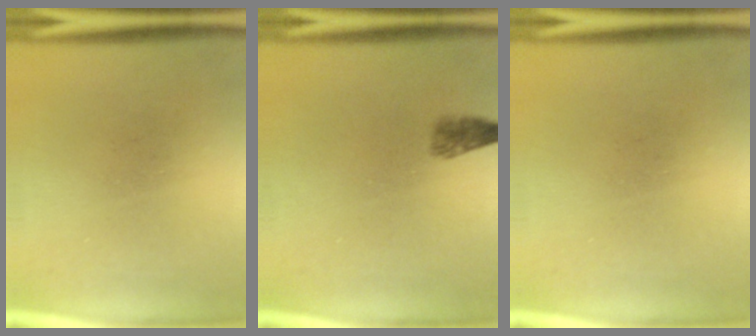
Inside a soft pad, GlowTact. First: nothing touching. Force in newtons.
{"total": 1.9}
{"total": 0.0}